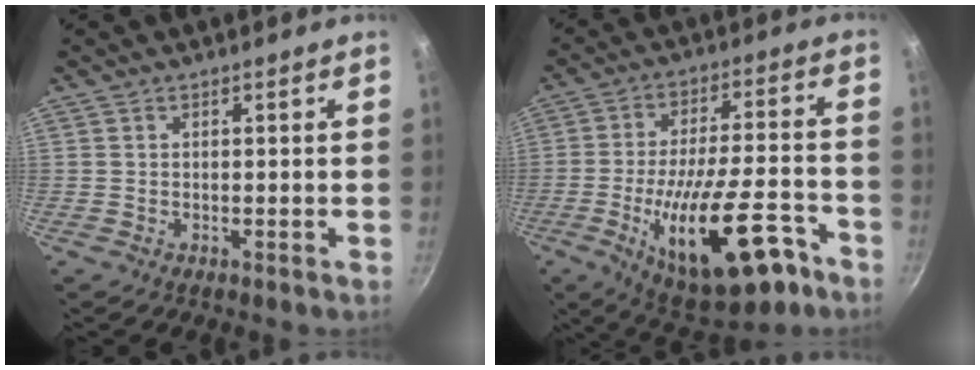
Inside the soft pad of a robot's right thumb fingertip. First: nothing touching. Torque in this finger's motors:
{"motor_torque": [-0.38, 0.62, 1.72, -1.05, 0.03]}